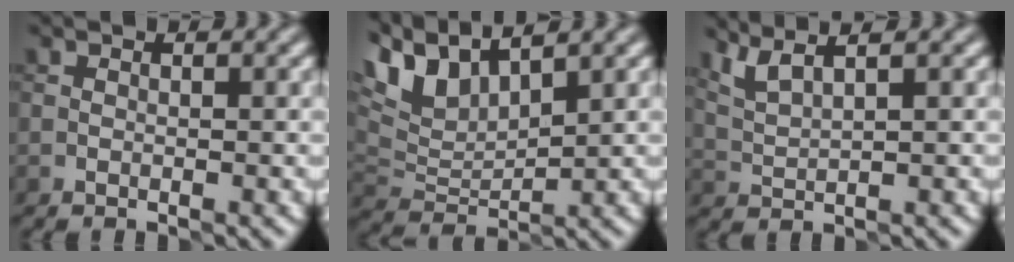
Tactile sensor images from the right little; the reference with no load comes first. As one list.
[{"total": 6.6, "force": [4.6, 2.5, 4.0], "torque": [-0.093, 0.014, 0.087]}, {"total": 3.1, "force": [2.3, 0.4, 2.0], "torque": [-0.050, 0.012, 0.056]}]